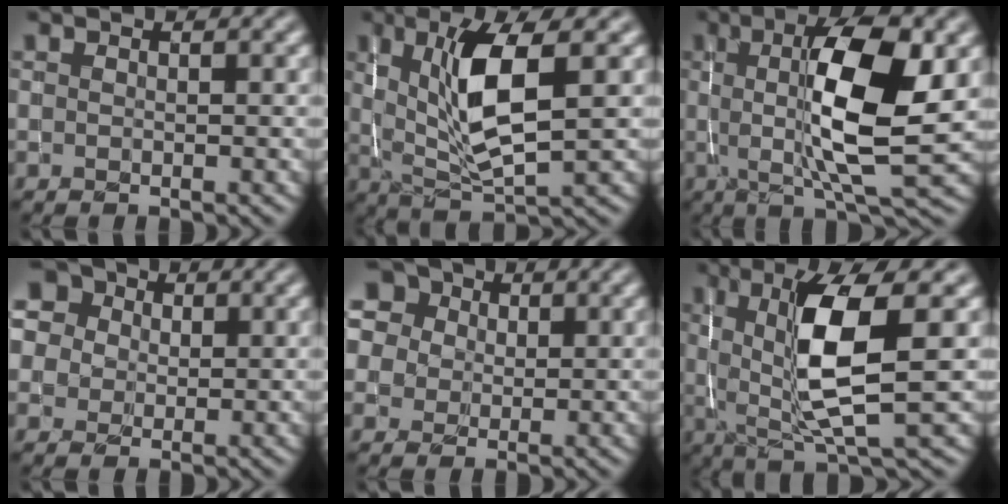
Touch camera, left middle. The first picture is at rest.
{"total": 6.8, "force": [1.3, 1.8, 6.4], "torque": [-0.120, -0.009, 0.030]}
{"total": 9.7, "force": [1.1, 2.4, 9.3], "torque": [-0.141, -0.007, 0.022]}
{"total": 9.5, "force": [4.4, 7.3, 4.2], "torque": [-0.088, 0.034, 0.049]}
{"total": 10.7, "force": [5.2, 8.0, 4.8], "torque": [-0.111, 0.036, 0.067]}
{"total": 8.0, "force": [0.8, 1.8, 7.7], "torque": [-0.134, -0.008, 0.020]}